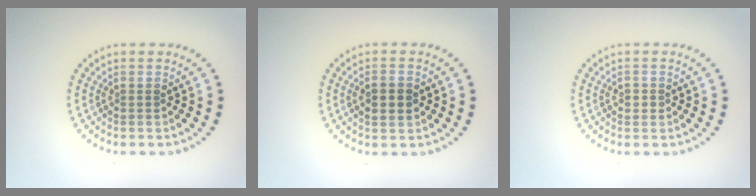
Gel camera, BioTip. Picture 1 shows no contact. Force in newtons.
{"total": 2.3, "press": 2.3, "slide": 0.2}
{"total": 1.0, "press": 0.9, "slide": 0.3}